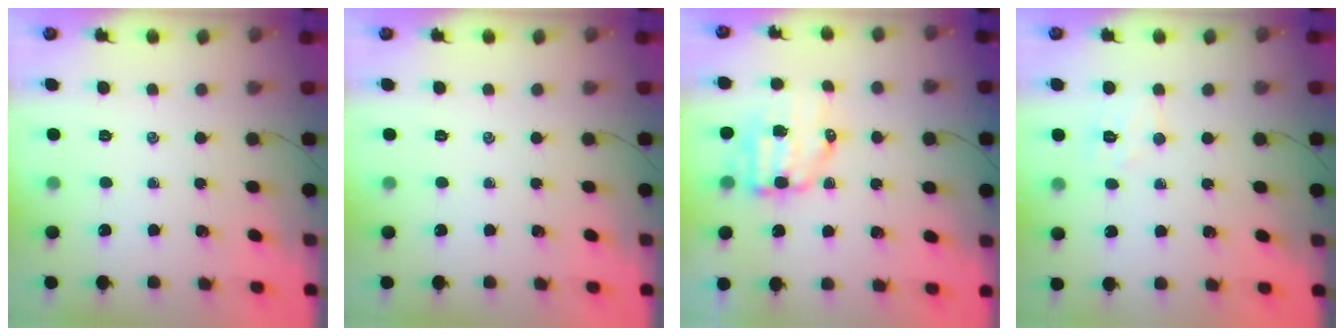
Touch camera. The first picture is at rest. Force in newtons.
{"total": 0.0}
{"total": 7.9, "press": 7.7, "slide": 1.7}
{"total": 6.8, "press": 6.7, "slide": 1.2}